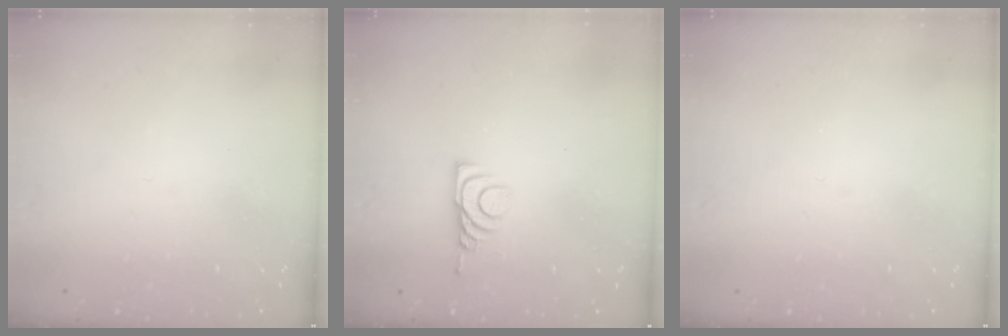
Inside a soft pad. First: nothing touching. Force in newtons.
{"total": 6.0, "press": 5.9, "slide": 0.8}
{"total": 0.0}